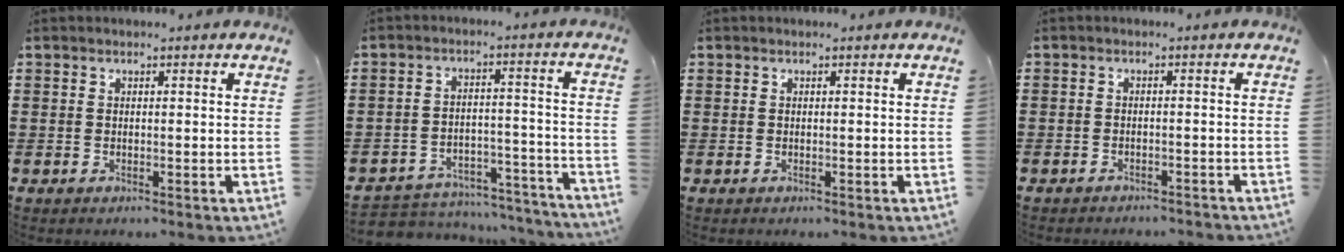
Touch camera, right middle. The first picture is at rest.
{"total": 5.1, "force": [-5.0, 1.0, 0.4], "torque": [-0.016, 0.011, -0.105]}
{"total": 0.0}
{"total": 1.7, "force": [-1.6, 0.4, -0.3], "torque": [0.001, 0.003, -0.038]}